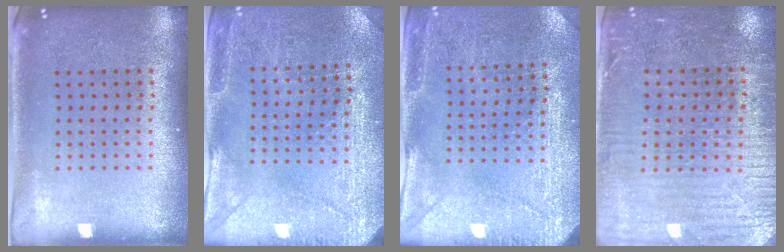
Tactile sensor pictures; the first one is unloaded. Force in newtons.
{"total": 2.9, "press": 2.8, "slide": 0.6}
{"total": 2.9, "press": 2.7, "slide": 1.0}
{"total": 3.4, "press": 3.0, "slide": 1.5}